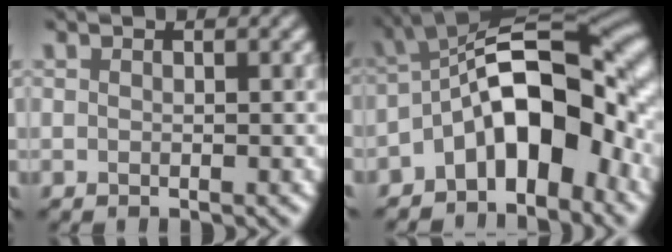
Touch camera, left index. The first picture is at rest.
{"total": 10.4, "force": [-3.5, 4.7, 8.5], "torque": [-0.124, 0.025, -0.072]}